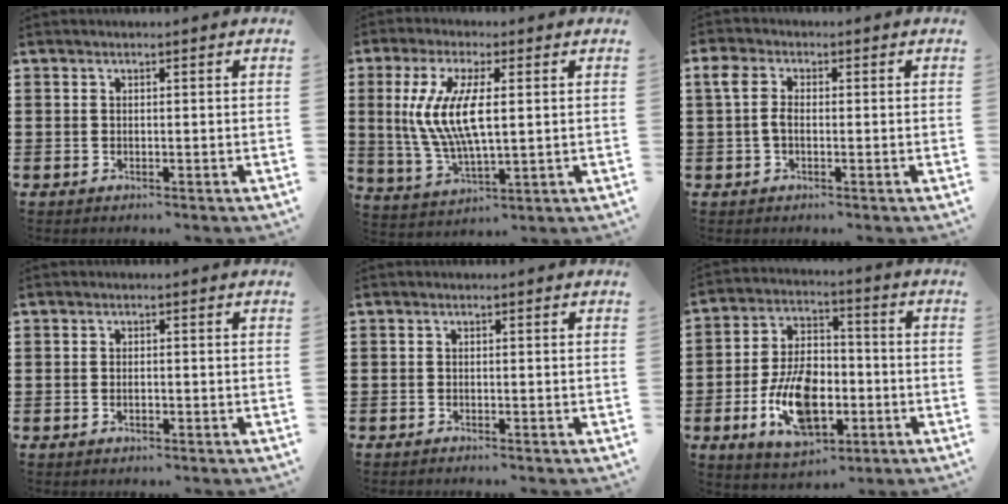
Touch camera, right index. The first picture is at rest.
{"total": 9.8, "force": [1.2, 3.5, 9.1], "torque": [-0.209, -0.002, 0.012]}
{"total": 3.3, "force": [-0.1, 2.0, 2.5], "torque": [-0.067, 0.002, -0.009]}
{"total": 1.1, "force": [-0.3, 0.5, 1.0], "torque": [-0.019, -0.001, -0.006]}
{"total": 0.6, "force": [-0.6, 0.1, 0.0], "torque": [-0.001, 0.000, -0.013]}
{"total": 12.2, "force": [-3.6, 7.0, 9.3], "torque": [-0.190, 0.001, -0.062]}